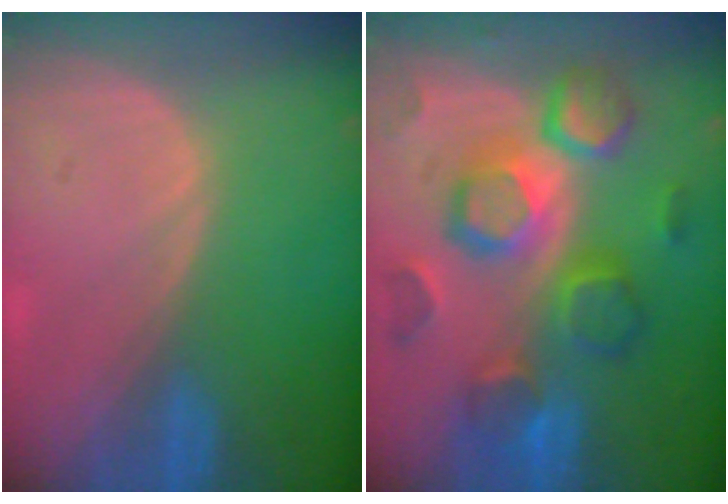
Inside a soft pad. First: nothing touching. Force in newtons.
{"total": 12.0, "press": 12.0, "slide": 1.2}